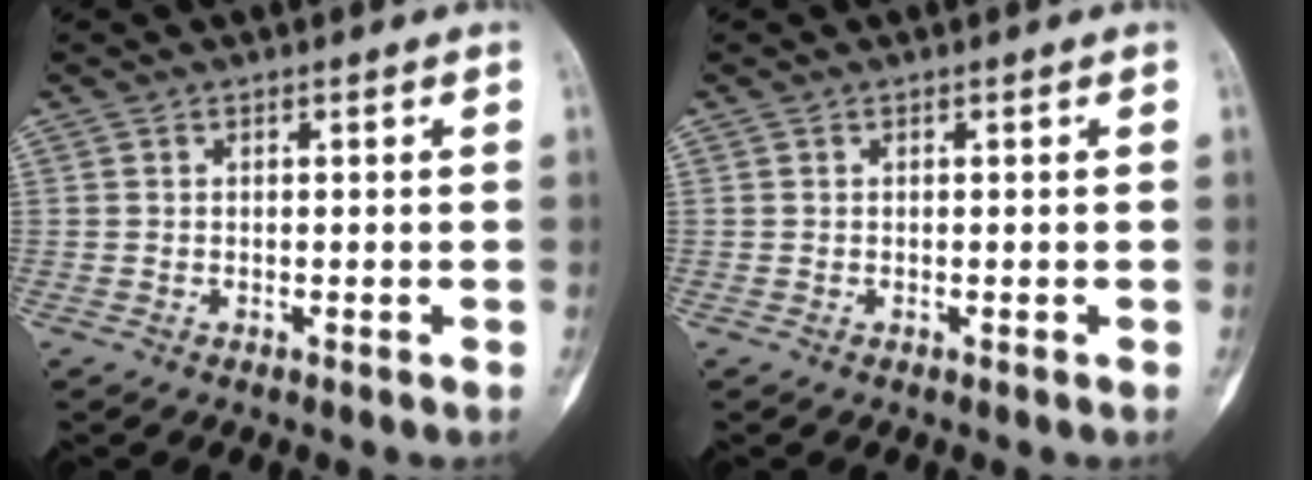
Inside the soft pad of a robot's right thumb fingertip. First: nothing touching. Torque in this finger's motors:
{"motor_torque": [0.00, 0.00, -0.04, 0.19, 0.05]}